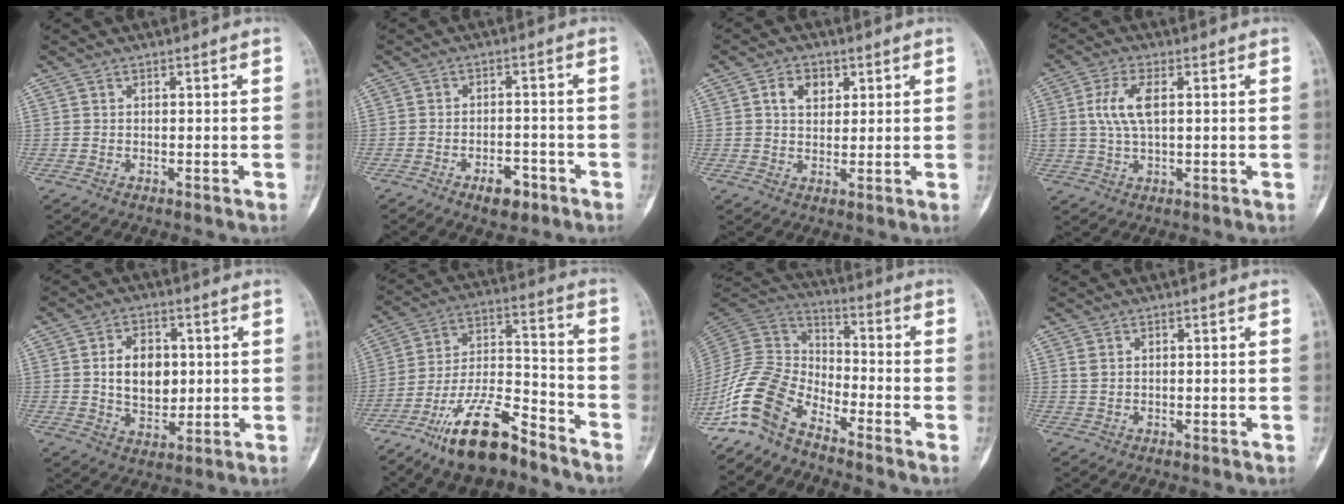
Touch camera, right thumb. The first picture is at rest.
{"total": 4.9, "force": [-3.0, 2.3, 3.1], "torque": [-0.036, 0.019, -0.044]}
{"total": 5.0, "force": [1.9, 3.6, 3.0], "torque": [-0.033, -0.002, 0.030]}
{"total": 7.1, "force": [1.4, 3.3, 6.2], "torque": [-0.136, 0.003, 0.027]}
{"total": 9.7, "force": [1.2, 6.7, 6.9], "torque": [-0.081, -0.007, 0.024]}
{"total": 16.5, "force": [-11.8, 5.2, 10.4], "torque": [-0.183, 0.082, -0.214]}
{"total": 12.2, "force": [-8.9, 5.7, 6.1], "torque": [-0.122, 0.081, -0.190]}
{"total": 1.4, "force": [0.6, 0.9, 0.8], "torque": [-0.015, 0.002, 0.015]}